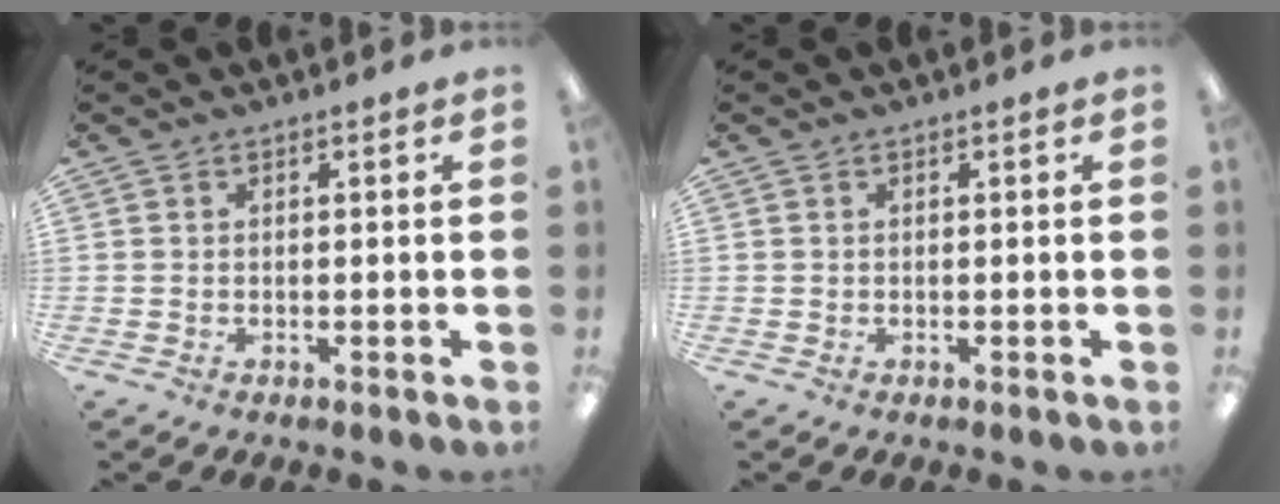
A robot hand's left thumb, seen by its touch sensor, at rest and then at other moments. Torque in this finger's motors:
{"motor_torque": [0.00, 0.00, -0.06, 0.05, 0.00]}